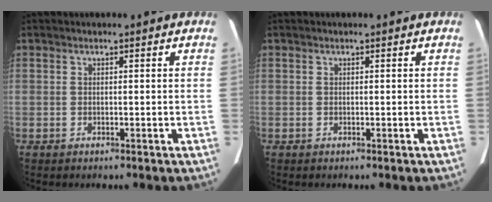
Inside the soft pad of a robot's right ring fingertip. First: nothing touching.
{"total": 0.0}